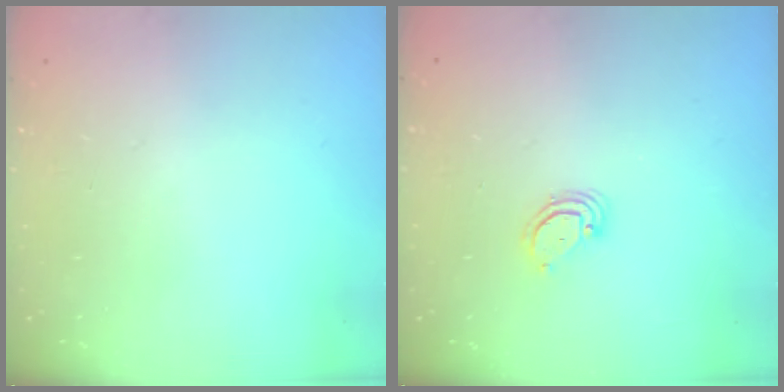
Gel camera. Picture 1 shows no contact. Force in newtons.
{"total": 3.6, "press": 3.6, "slide": 0.2}